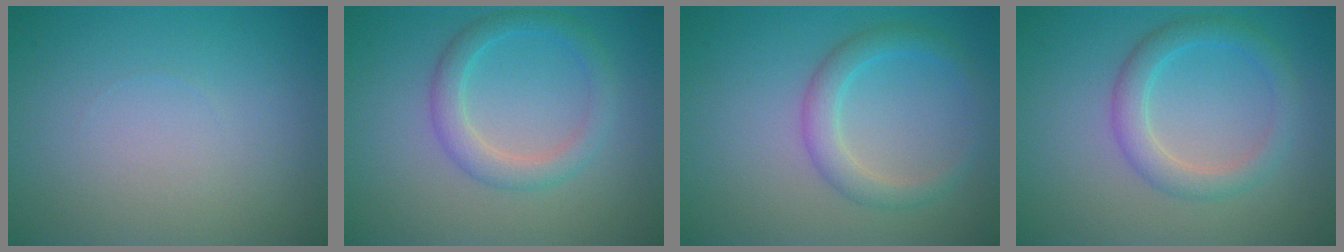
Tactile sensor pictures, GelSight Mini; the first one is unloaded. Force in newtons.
{"total": 3.0, "press": 3.0, "slide": 0.1}
{"total": 2.8, "press": 2.8, "slide": 0.0}
{"total": 3.2, "press": 3.2, "slide": 0.2}